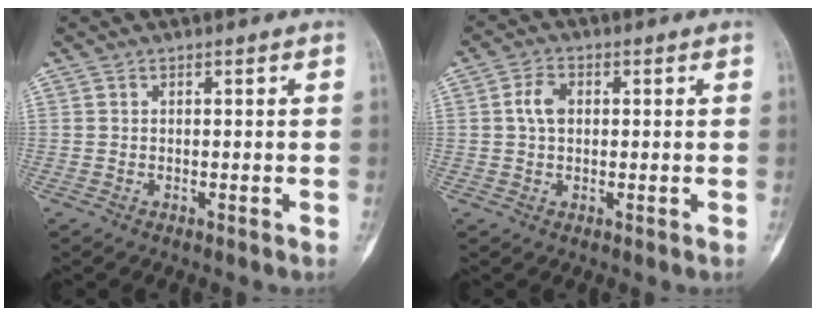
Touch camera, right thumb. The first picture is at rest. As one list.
[{"total": 3.9, "force": [0.5, 2.7, 2.8], "torque": [-0.055, 0.008, 0.006]}]